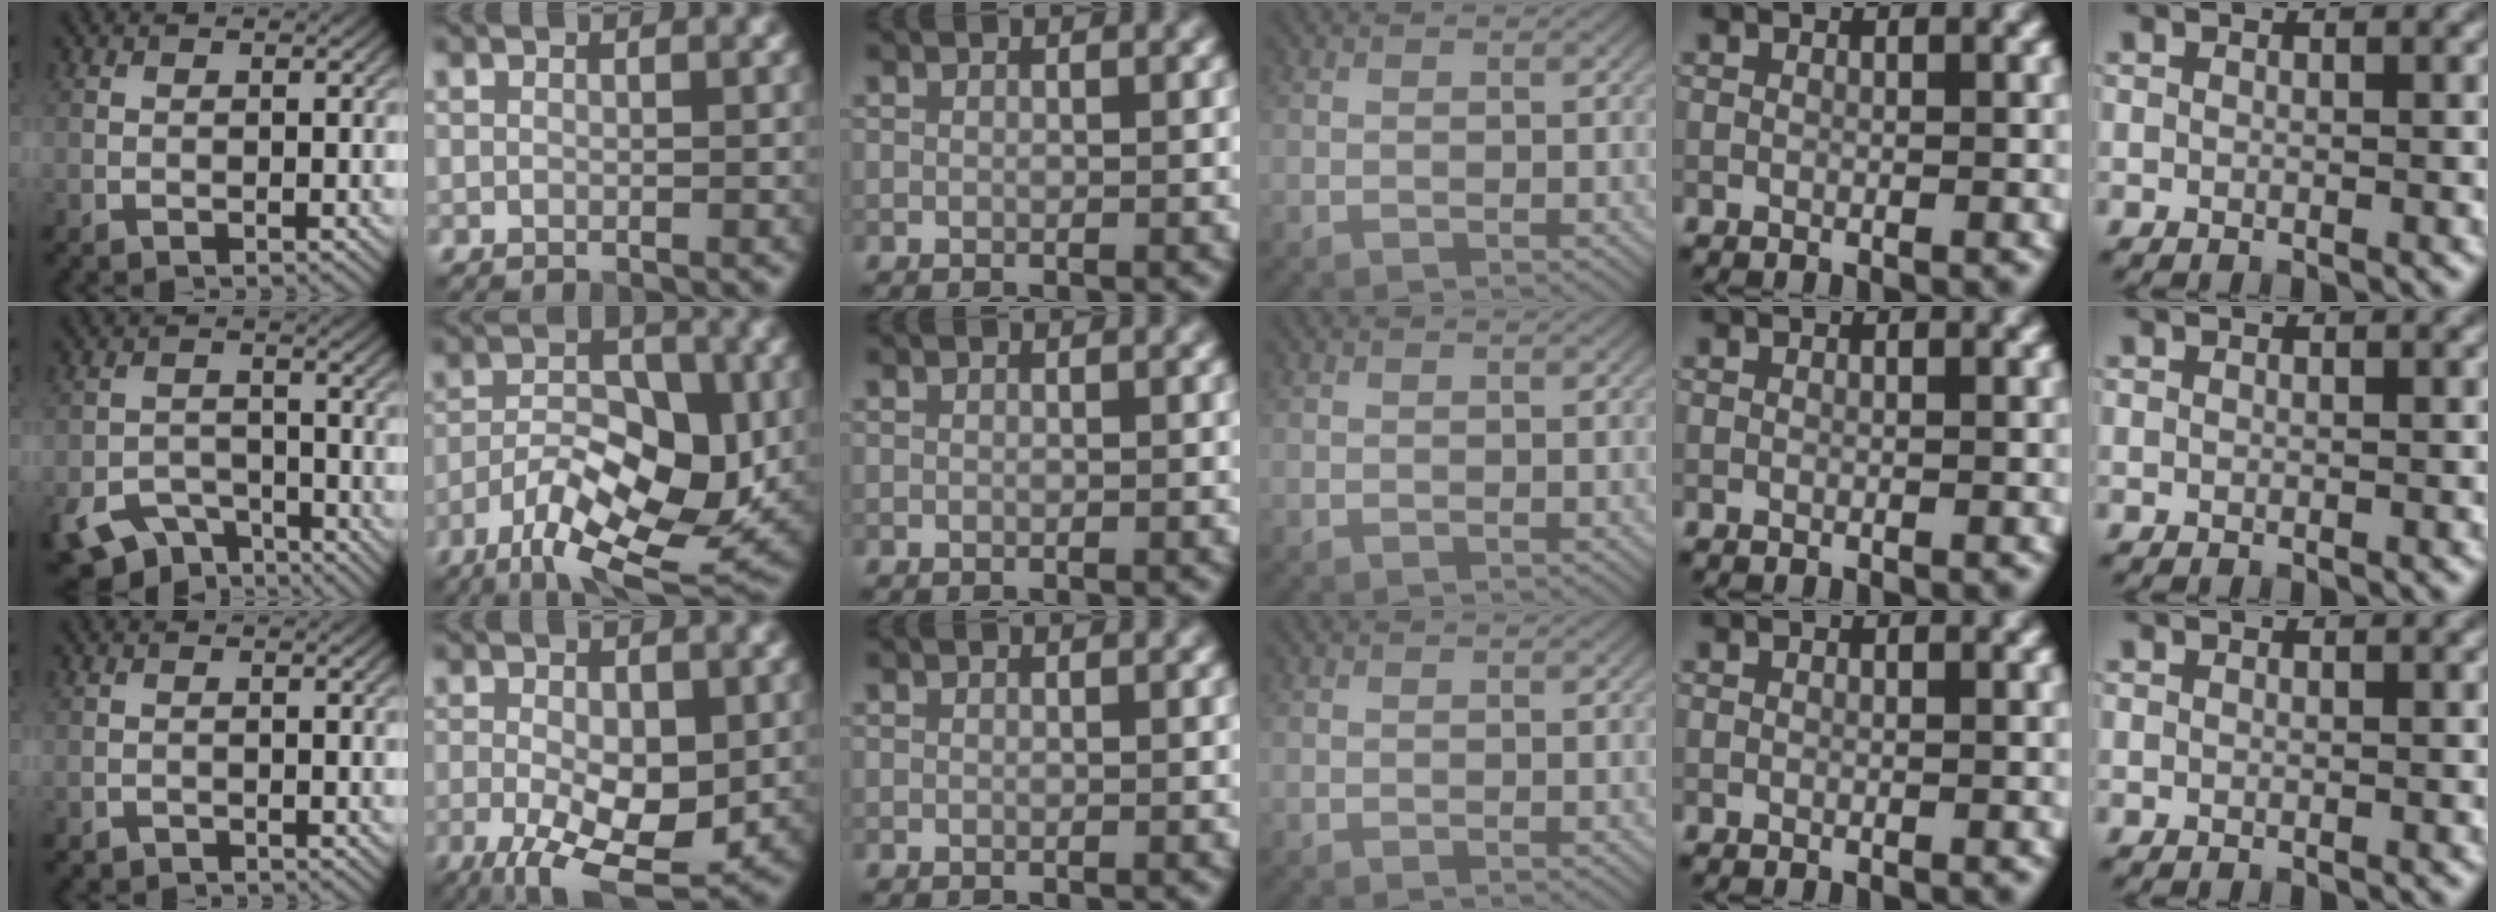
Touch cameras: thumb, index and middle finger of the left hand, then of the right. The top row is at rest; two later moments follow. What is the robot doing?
{"motion": "lift_and_place", "object": "calculator"}